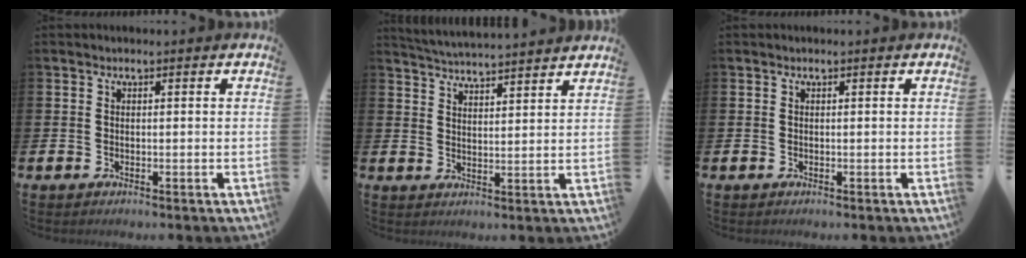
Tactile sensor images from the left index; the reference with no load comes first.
{"total": 4.6, "force": [4.6, -0.4, 0.2], "torque": [-0.018, -0.030, 0.082]}
{"total": 0.0}